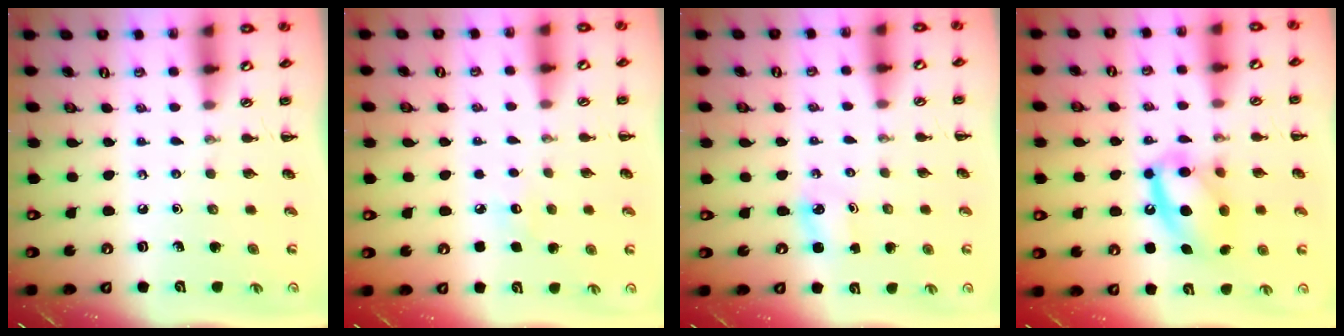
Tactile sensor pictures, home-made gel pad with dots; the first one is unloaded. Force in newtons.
{"total": 5.1, "press": 4.9, "slide": 1.3}
{"total": 1.9, "press": 1.8, "slide": 0.3}
{"total": 14.5, "press": 14.3, "slide": 2.7}